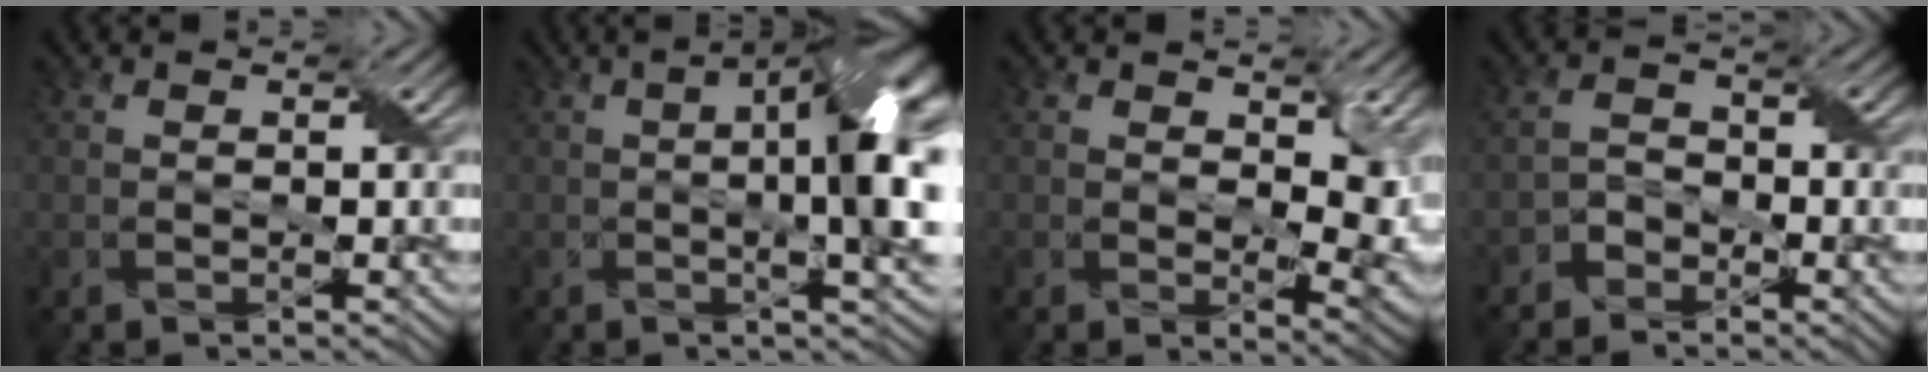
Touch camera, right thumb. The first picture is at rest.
{"total": 14.3, "force": [0.6, 4.7, 13.5], "torque": [-0.170, 0.012, -0.003]}
{"total": 7.1, "force": [2.1, 4.0, 5.5], "torque": [-0.084, -0.014, 0.036]}
{"total": 2.6, "force": [-2.1, 1.6, 0.6], "torque": [-0.015, 0.008, -0.050]}